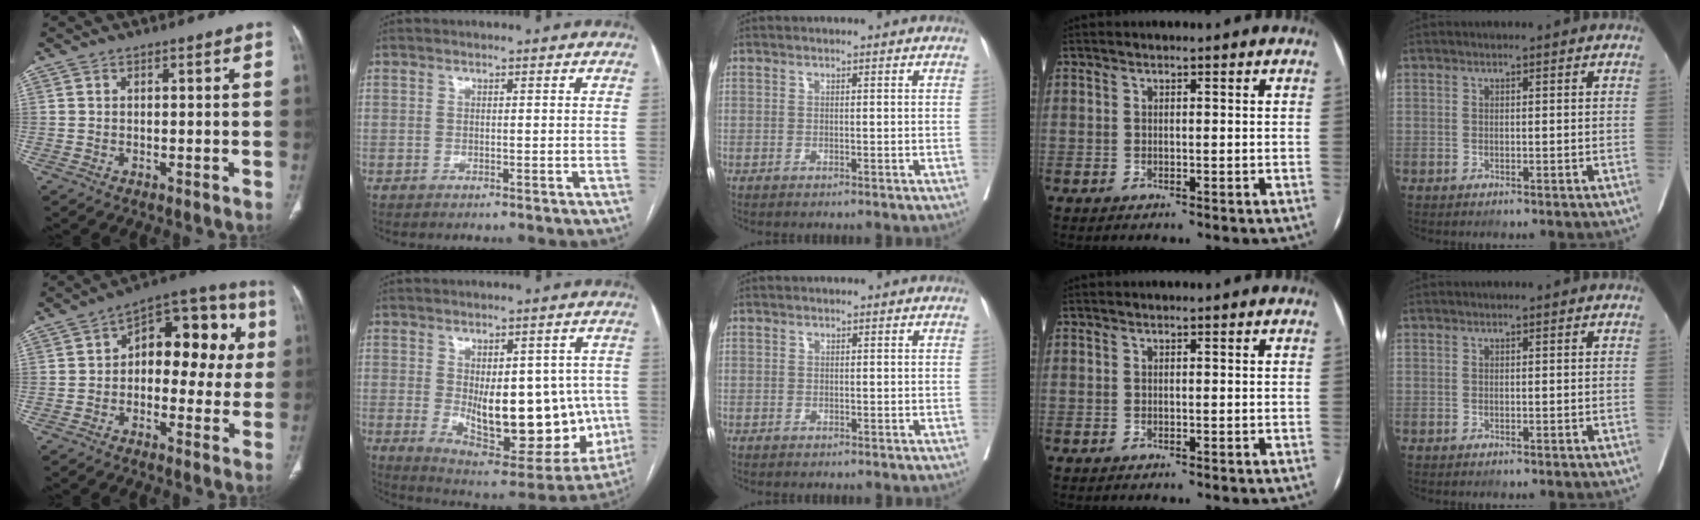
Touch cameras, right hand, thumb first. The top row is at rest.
{"thumb": {"total": 16.6, "force": [2.2, 9.8, 13.2], "torque": [-0.119, 0.039, 0.024]}, "index": {"total": 18.8, "force": [-1.6, 8.7, 16.6], "torque": [-0.230, -0.004, 0.005]}}